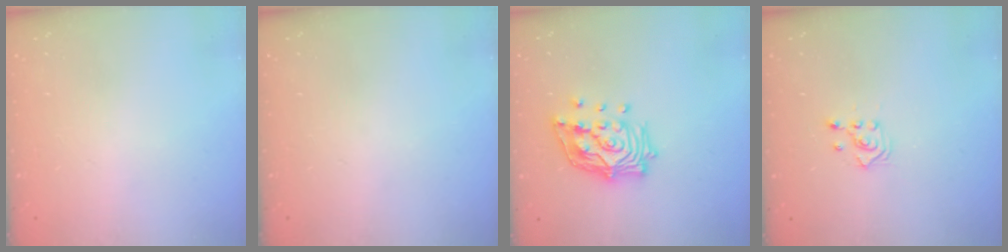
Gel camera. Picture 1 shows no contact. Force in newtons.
{"total": 0.0}
{"total": 18.2, "press": 18.0, "slide": 2.7}
{"total": 2.6, "press": 2.4, "slide": 1.0}